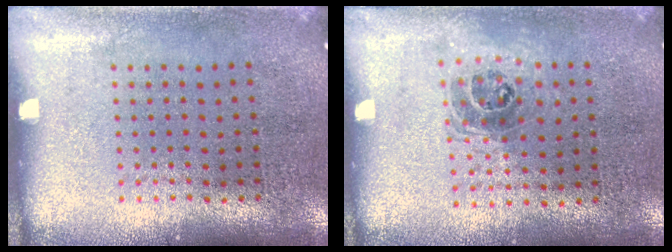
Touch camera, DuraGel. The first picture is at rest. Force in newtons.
{"total": 1.0, "press": 0.9, "slide": 0.5}